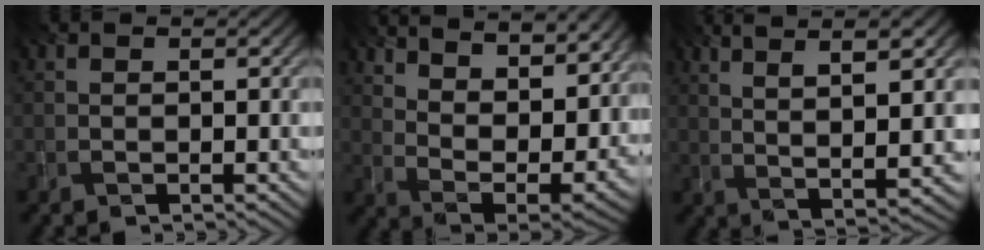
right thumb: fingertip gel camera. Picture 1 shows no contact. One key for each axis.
{"total": 16.0, "fx": 11.0, "fy": 5.8, "fz": 10.1, "tx": -0.185, "ty": 0.008, "tz": 0.150}
{"total": 9.8, "fx": 4.2, "fy": 1.8, "fz": 8.7, "tx": -0.142, "ty": 0.012, "tz": 0.062}